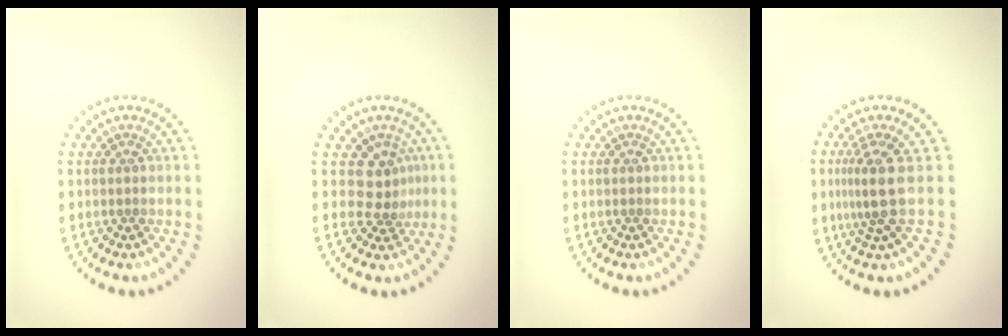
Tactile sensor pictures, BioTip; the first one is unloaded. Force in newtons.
{"total": 2.7, "press": 2.0, "slide": 1.9}
{"total": 0.0}
{"total": 3.2, "press": 2.3, "slide": 2.1}